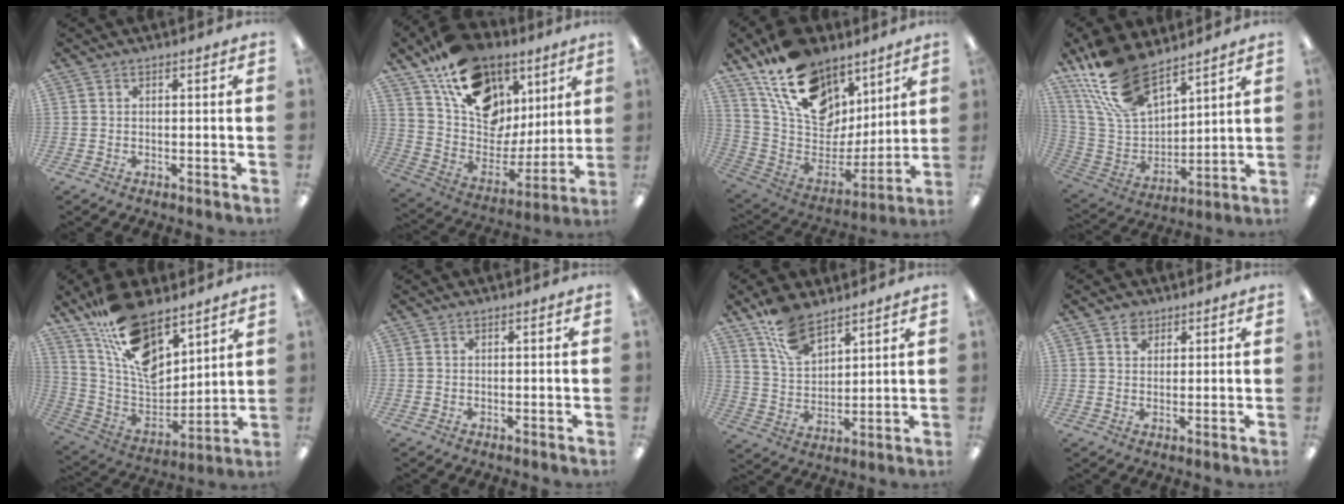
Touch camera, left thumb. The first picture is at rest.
{"total": 19.8, "force": [11.1, 13.0, 10.0], "torque": [-0.170, -0.065, 0.207]}
{"total": 19.4, "force": [12.3, 11.8, 9.2], "torque": [-0.171, -0.078, 0.232]}
{"total": 18.9, "force": [13.7, 8.7, 9.8], "torque": [-0.222, -0.063, 0.257]}
{"total": 17.1, "force": [11.9, 7.7, 9.6], "torque": [-0.180, -0.074, 0.219]}
{"total": 0.0}
{"total": 11.0, "force": [8.0, 5.3, 5.4], "torque": [-0.113, -0.030, 0.152]}
{"total": 2.9, "force": [1.9, 2.1, 0.7], "torque": [-0.011, -0.002, 0.035]}